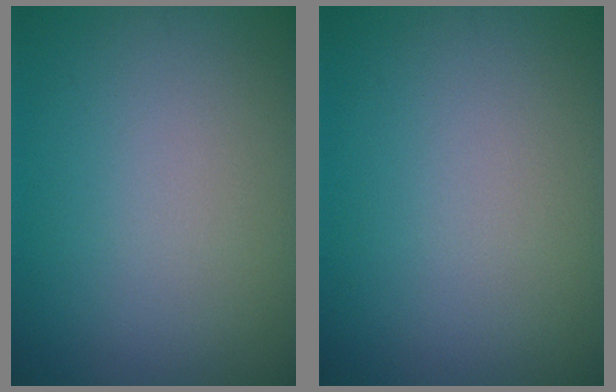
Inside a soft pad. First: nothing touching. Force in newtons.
{"total": 0.0}